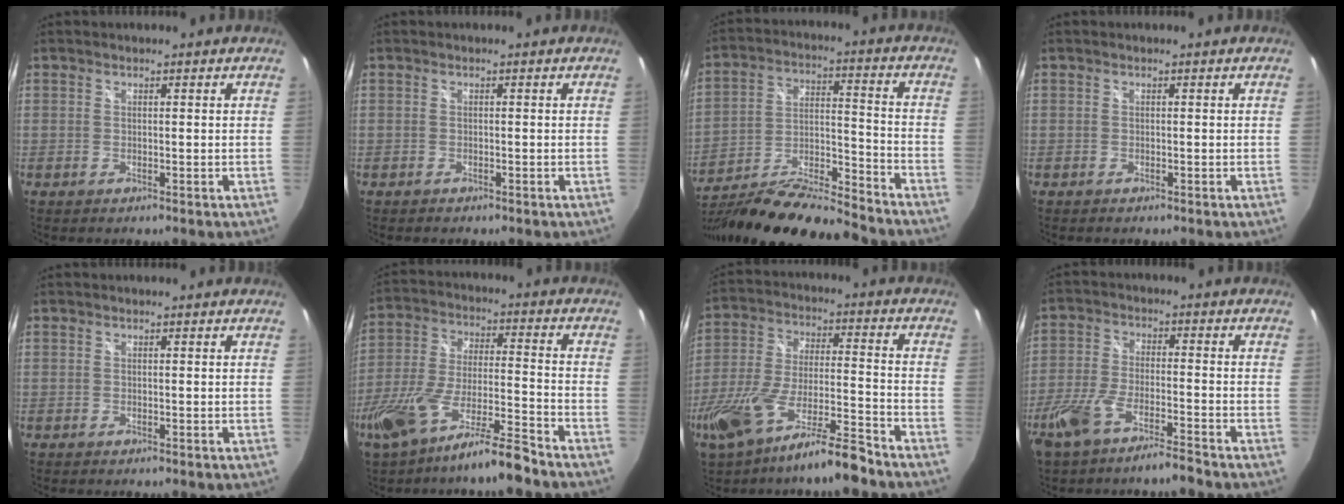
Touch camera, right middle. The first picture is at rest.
{"total": 1.3, "force": [-1.1, 0.6, 0.3], "torque": [-0.010, -0.004, -0.017]}
{"total": 21.6, "force": [-18.6, 1.8, 10.8], "torque": [-0.195, -0.035, -0.313]}
{"total": 0.6, "force": [-0.5, 0.2, 0.1], "torque": [-0.003, -0.003, -0.010]}
{"total": 0.0}
{"total": 14.4, "force": [-10.8, 1.4, 9.3], "torque": [-0.191, -0.022, -0.189]}
{"total": 16.0, "force": [-11.7, 2.2, 10.6], "torque": [-0.218, -0.028, -0.202]}
{"total": 8.8, "force": [-6.8, 1.4, 5.5], "torque": [-0.130, -0.010, -0.127]}